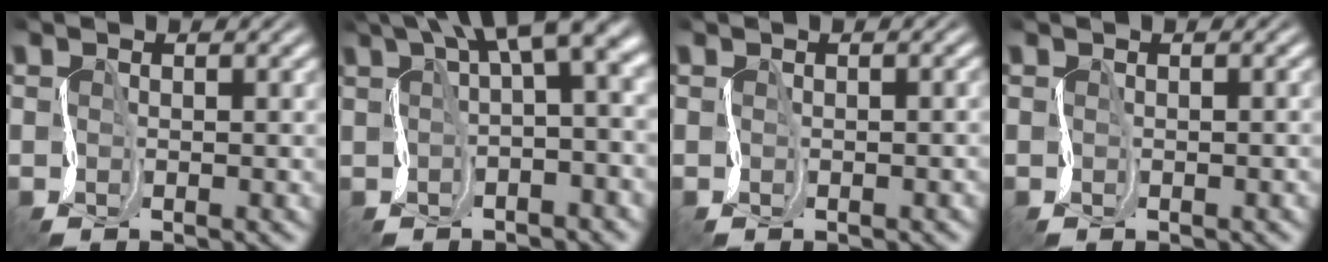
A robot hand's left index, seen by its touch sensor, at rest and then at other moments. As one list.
[{"total": 9.2, "force": [3.8, 3.0, 7.8], "torque": [-0.107, 0.024, 0.059]}, {"total": 0.9, "force": [-0.3, 0.5, 0.7], "torque": [-0.003, 0.001, -0.004]}, {"total": 0.9, "force": [-0.3, 0.4, 0.8], "torque": [-0.002, 0.001, -0.003]}]